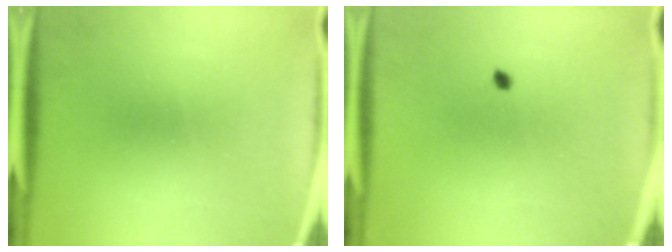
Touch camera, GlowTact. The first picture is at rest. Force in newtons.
{"total": 0.8}